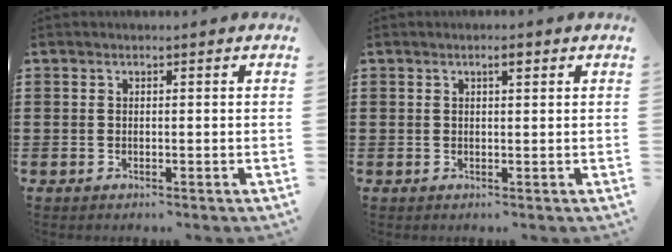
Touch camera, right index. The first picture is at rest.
{"total": 1.5, "force": [0.8, 0.3, 1.3], "torque": [-0.017, 0.001, 0.010]}